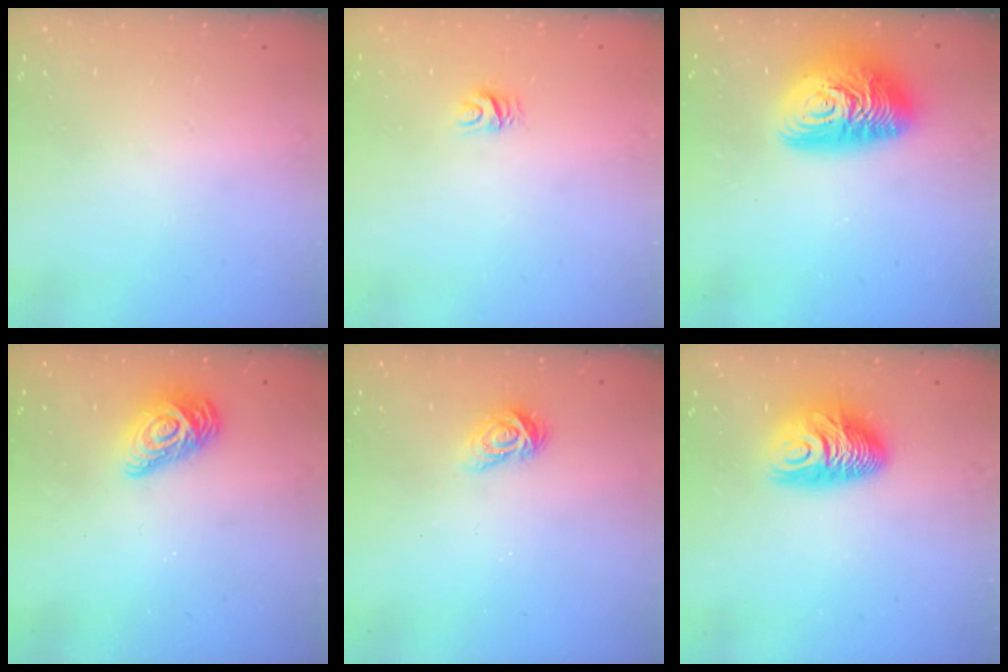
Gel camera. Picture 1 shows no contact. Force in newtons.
{"total": 5.7, "press": 5.7, "slide": 0.4}
{"total": 12.9, "press": 12.9, "slide": 0.9}
{"total": 11.3, "press": 11.3, "slide": 0.4}
{"total": 4.1, "press": 4.0, "slide": 0.6}
{"total": 11.0, "press": 11.0, "slide": 0.8}